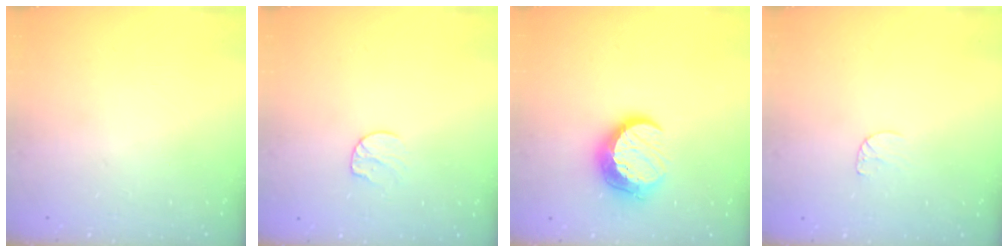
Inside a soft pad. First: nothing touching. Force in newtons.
{"total": 6.4, "press": 6.4, "slide": 0.6}
{"total": 11.4, "press": 11.4, "slide": 0.9}
{"total": 4.4, "press": 4.4, "slide": 0.4}